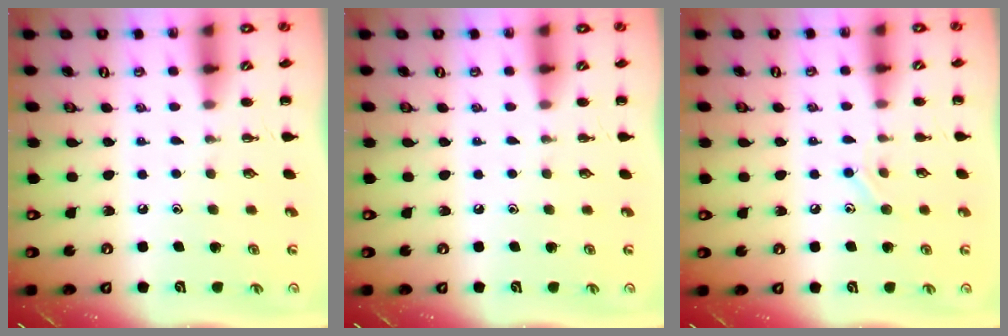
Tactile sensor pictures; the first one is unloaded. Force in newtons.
{"total": 0.0}
{"total": 7.6, "press": 7.4, "slide": 1.9}